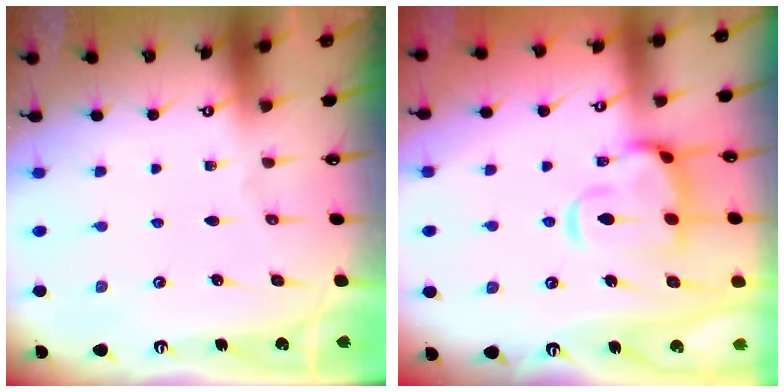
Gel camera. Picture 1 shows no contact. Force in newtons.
{"total": 6.8, "press": 6.5, "slide": 1.8}